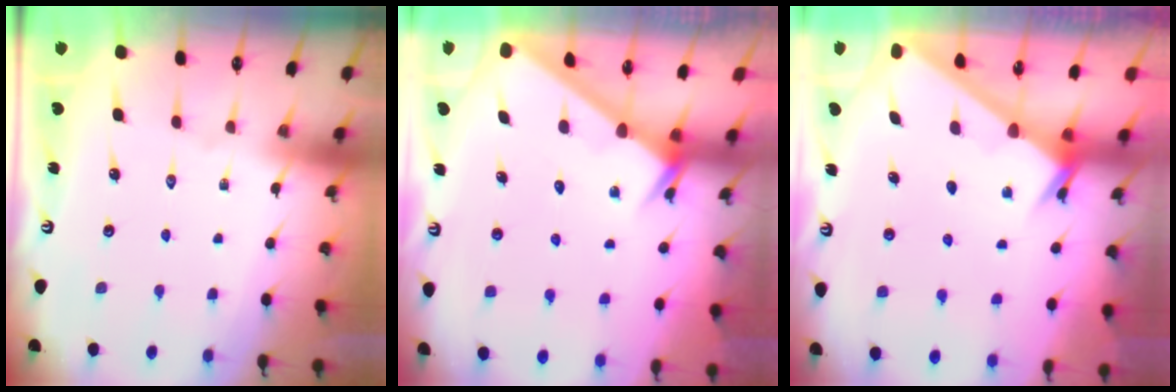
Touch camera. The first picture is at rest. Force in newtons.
{"total": 2.7, "press": 2.7, "slide": 0.0}
{"total": 2.5, "press": 2.5, "slide": 0.2}